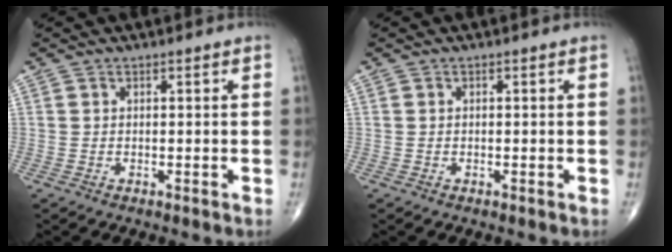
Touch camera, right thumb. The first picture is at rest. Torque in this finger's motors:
{"motor_torque": [0.01, 0.01, 0.00, 0.00, 0.01]}